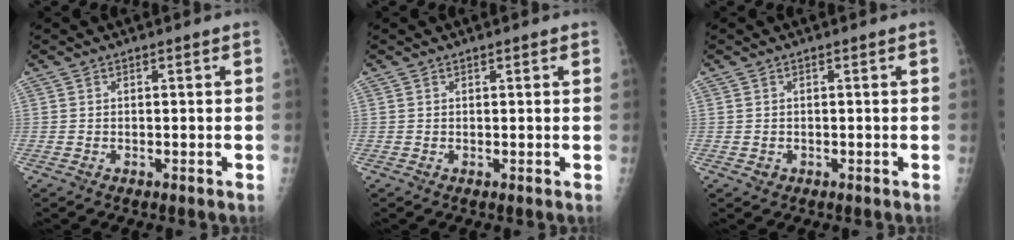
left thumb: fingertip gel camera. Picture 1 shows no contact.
{"total": 1.0, "force": [0.6, 0.3, 0.7], "torque": [-0.010, 0.000, 0.006]}
{"total": 0.9, "force": [-0.1, 0.8, 0.4], "torque": [-0.002, 0.001, 0.000]}